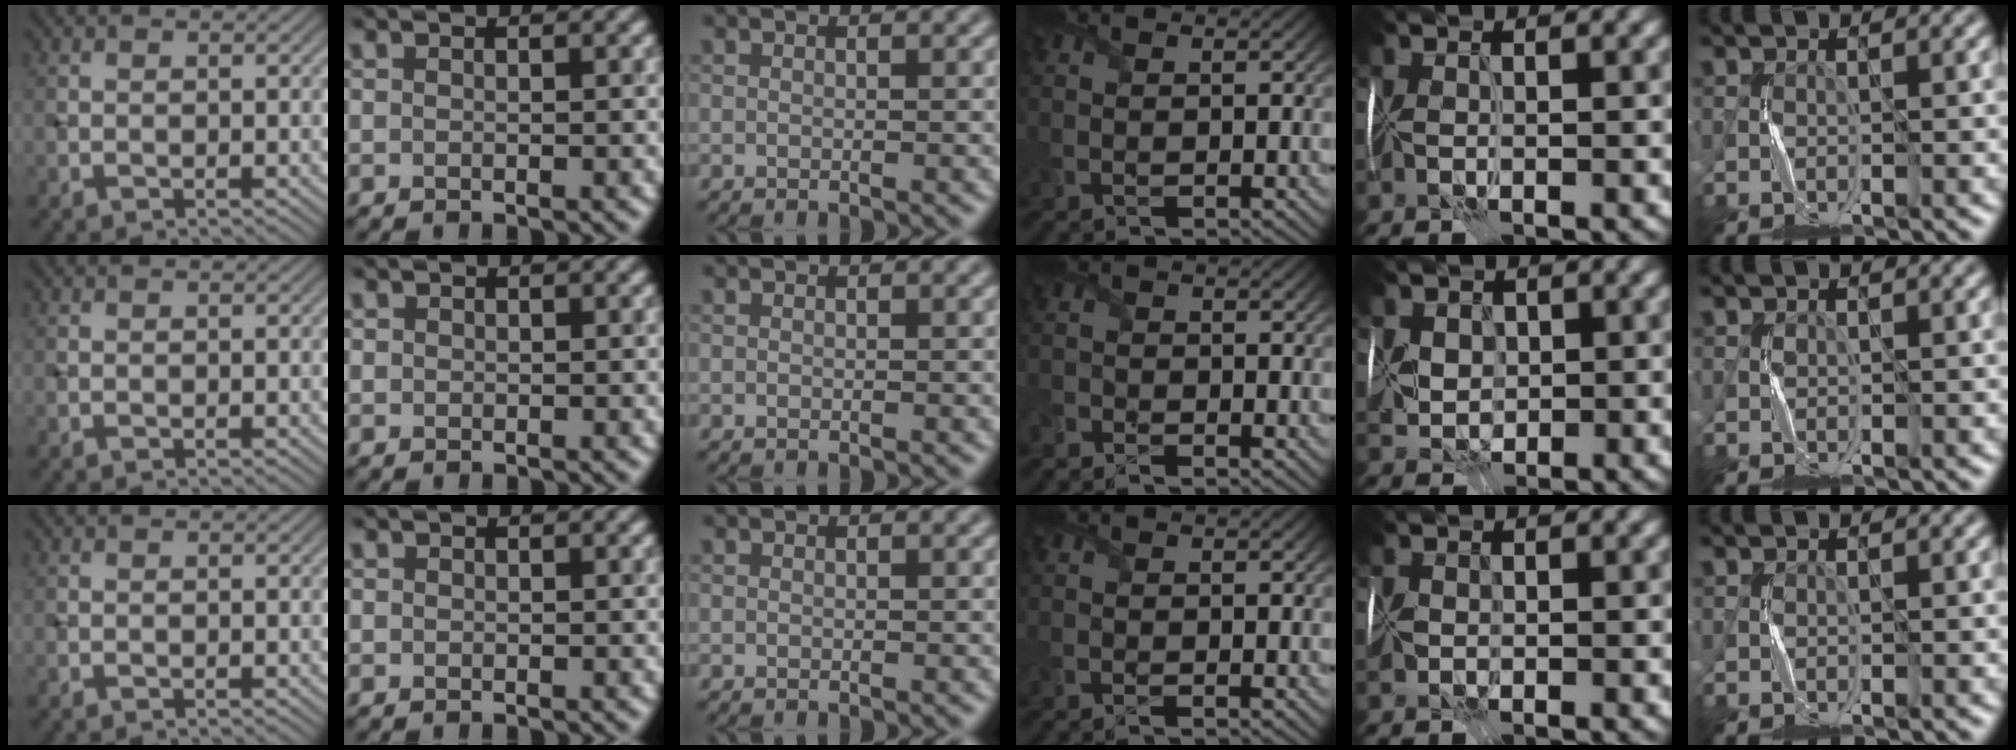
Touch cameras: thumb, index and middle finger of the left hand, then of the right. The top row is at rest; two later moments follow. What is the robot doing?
{"motion": "fold", "object": "wrapping paper"}